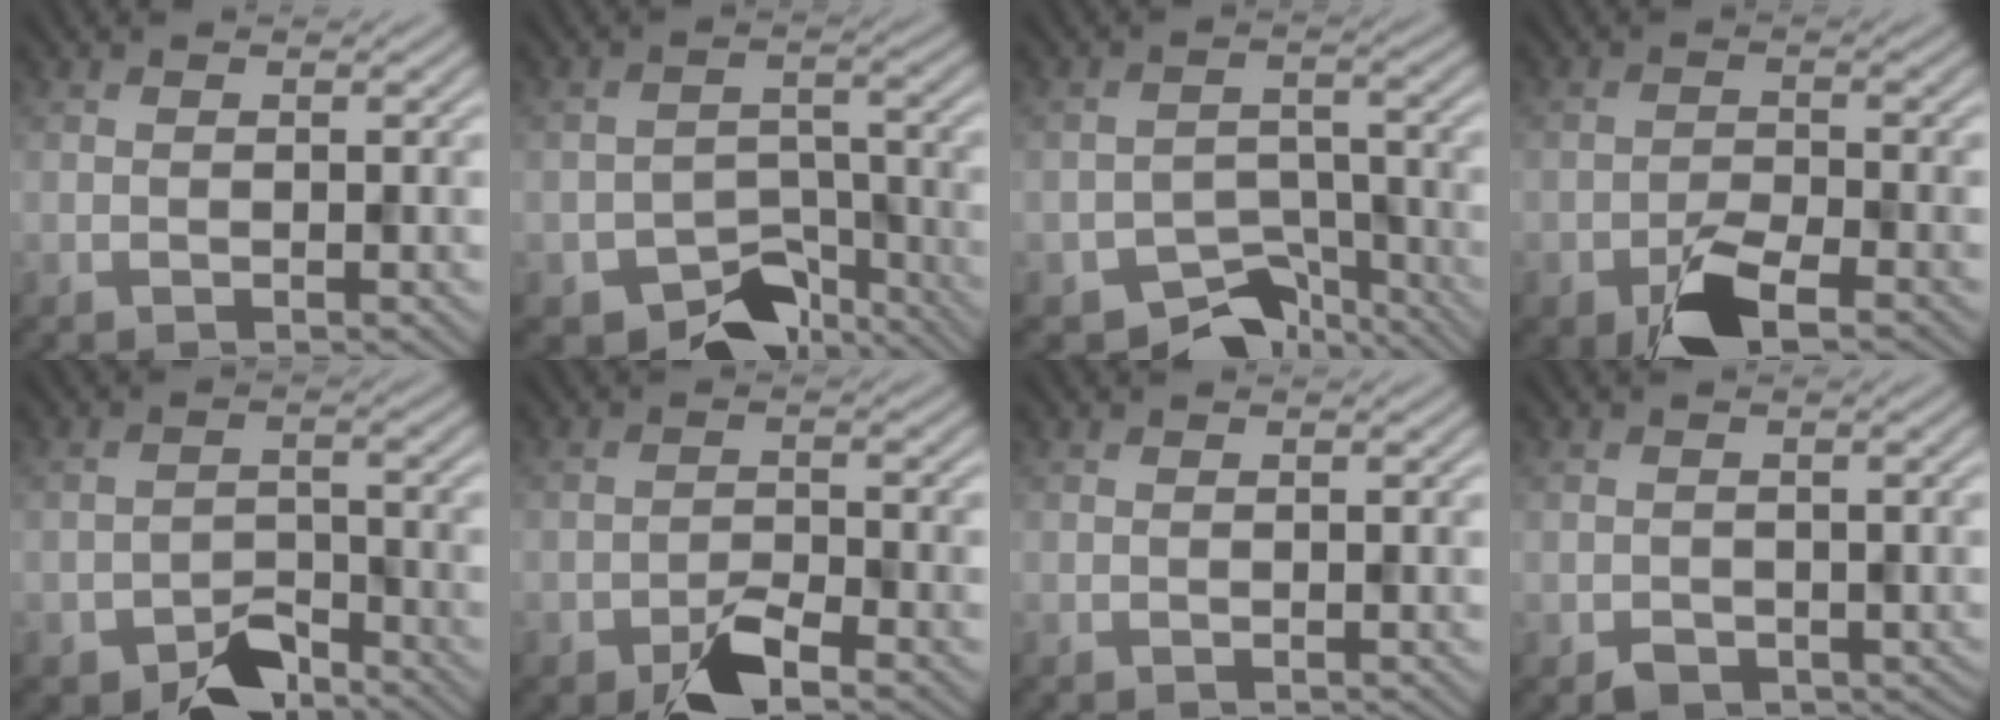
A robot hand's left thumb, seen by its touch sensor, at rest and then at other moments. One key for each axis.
{"total": 9.0, "fx": -6.6, "fy": 4.9, "fz": 3.8, "tx": -0.052, "ty": -0.017, "tz": -0.108}
{"total": 8.0, "fx": -6.1, "fy": 4.2, "fz": 3.0, "tx": -0.038, "ty": -0.012, "tz": -0.100}
{"total": 5.9, "fx": -3.6, "fy": 2.3, "fz": 4.0, "tx": -0.076, "ty": -0.003, "tz": -0.071}
{"total": 5.7, "fx": -4.2, "fy": 2.8, "fz": 2.5, "tx": -0.041, "ty": -0.005, "tz": -0.078}
{"total": 5.2, "fx": -3.3, "fy": 2.0, "fz": 3.5, "tx": -0.058, "ty": -0.001, "tz": -0.064}
{"total": 0.0}
{"total": 2.3, "fx": -1.2, "fy": 1.7, "fz": 0.8, "tx": -0.012, "ty": -0.012, "tz": -0.023}